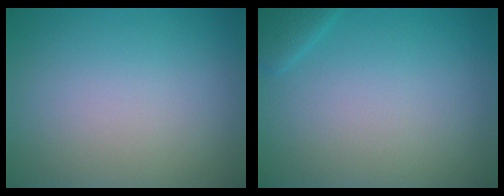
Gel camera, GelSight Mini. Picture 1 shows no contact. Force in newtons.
{"total": 1.4, "press": 1.4, "slide": 0.1}